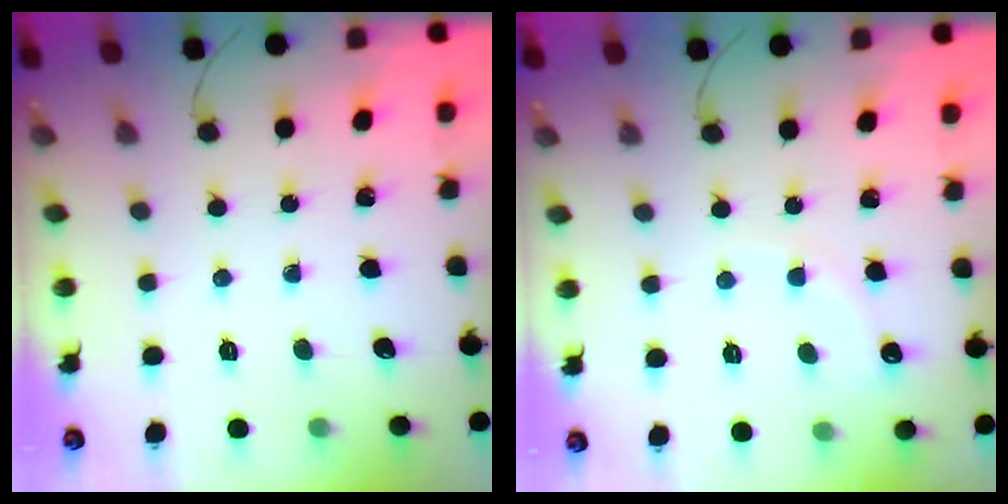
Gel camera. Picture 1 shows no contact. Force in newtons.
{"total": 7.6, "press": 7.4, "slide": 1.9}